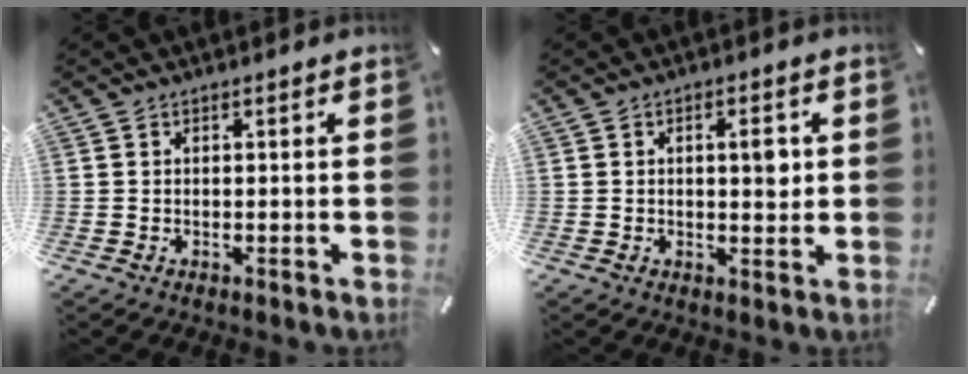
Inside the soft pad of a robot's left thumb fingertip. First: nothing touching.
{"total": 5.2, "force": [0.9, 2.5, 4.5], "torque": [-0.057, -0.005, 0.007]}